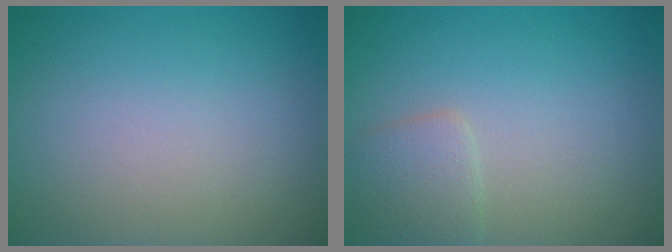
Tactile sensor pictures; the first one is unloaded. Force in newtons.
{"total": 1.9, "press": 1.9, "slide": 0.1}